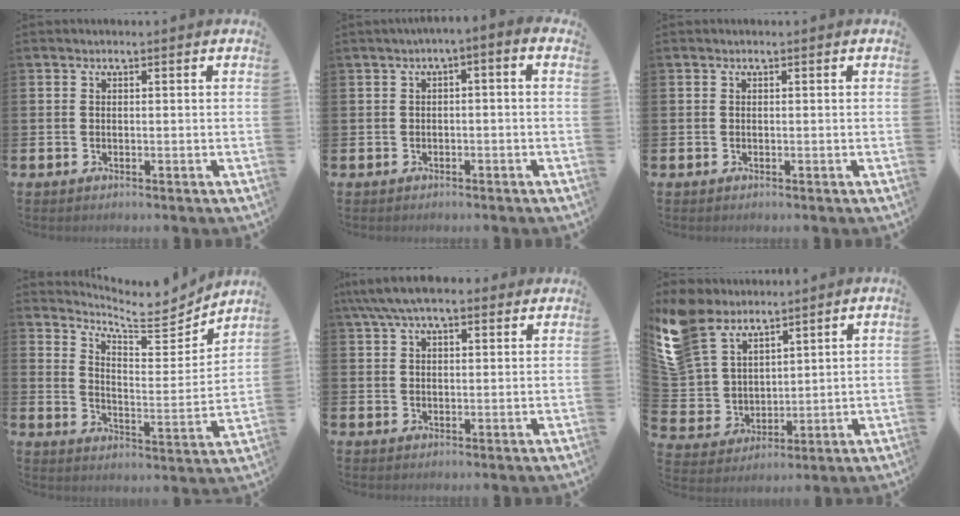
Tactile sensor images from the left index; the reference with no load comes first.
{"total": 1.6, "force": [-1.1, 0.2, 1.1], "torque": [-0.023, 0.003, -0.026]}
{"total": 0.0}
{"total": 6.9, "force": [6.6, 1.2, 1.5], "torque": [-0.037, -0.068, 0.108]}
{"total": 6.1, "force": [5.1, 1.8, 2.9], "torque": [-0.069, -0.006, 0.093]}
{"total": 9.4, "force": [7.8, 4.8, 2.0], "torque": [-0.092, -0.045, 0.153]}